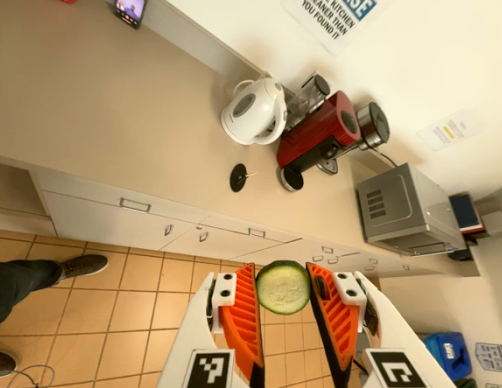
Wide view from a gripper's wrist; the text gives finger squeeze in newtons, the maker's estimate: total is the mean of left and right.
{"total": 8.1, "left": 8.1, "right": 8.2}